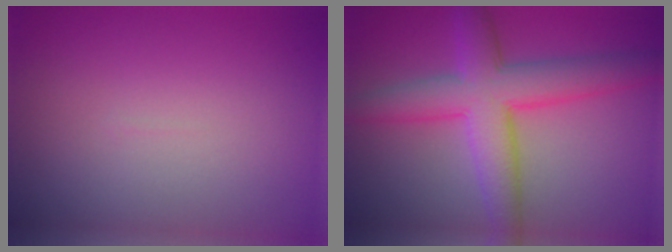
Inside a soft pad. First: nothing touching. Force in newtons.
{"total": 7.2, "press": 7.2, "slide": 0.1}